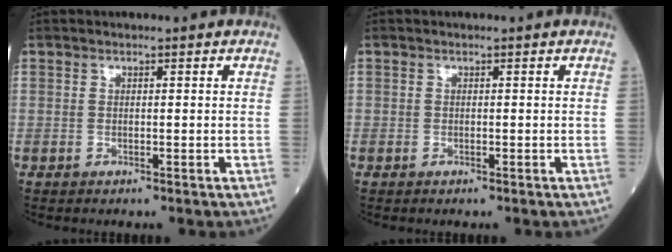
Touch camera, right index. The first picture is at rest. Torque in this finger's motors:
{"motor_torque": [0.76, -0.34, 0.41, 0.09]}